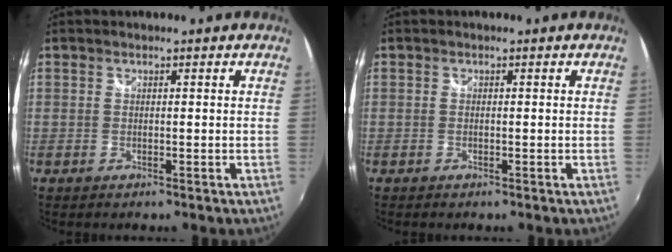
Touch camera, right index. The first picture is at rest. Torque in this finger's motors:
{"motor_torque": [0.18, 0.11, 0.02, 0.00]}